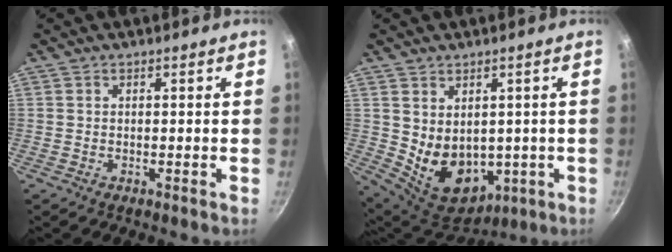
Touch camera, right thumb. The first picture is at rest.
{"total": 12.0, "force": [0.2, 8.9, 8.2], "torque": [-0.107, -0.024, 0.037]}